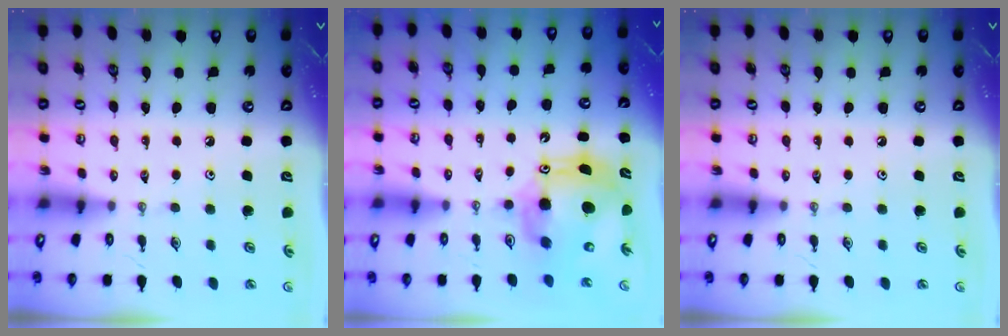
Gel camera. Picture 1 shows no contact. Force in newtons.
{"total": 13.0, "press": 12.9, "slide": 1.0}
{"total": 0.0}